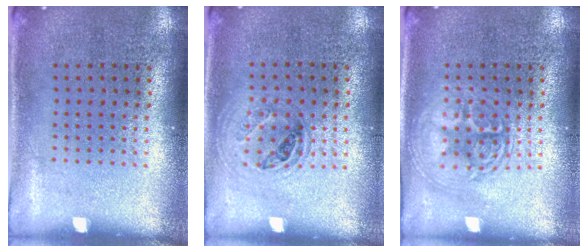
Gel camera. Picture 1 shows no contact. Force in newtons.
{"total": 1.1, "press": 1.0, "slide": 0.4}
{"total": 2.2, "press": 2.2, "slide": 0.3}